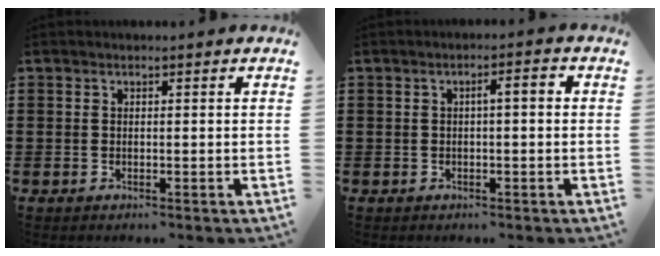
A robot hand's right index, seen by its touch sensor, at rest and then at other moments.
{"total": 2.2, "force": [0.1, 0.3, 2.1], "torque": [-0.040, 0.002, -0.001]}